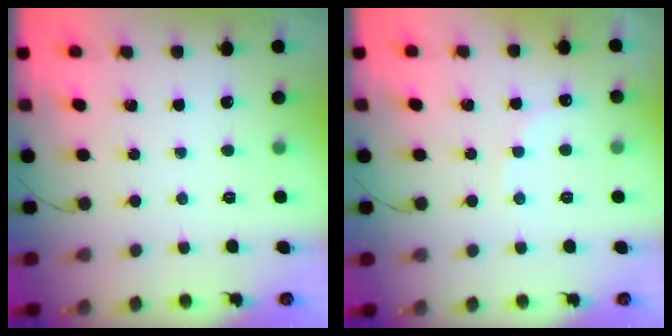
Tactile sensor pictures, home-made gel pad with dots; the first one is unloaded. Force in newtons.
{"total": 7.4, "press": 7.2, "slide": 1.7}